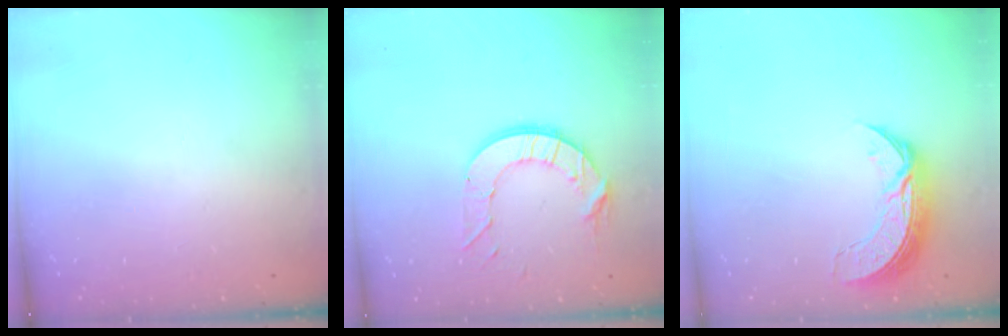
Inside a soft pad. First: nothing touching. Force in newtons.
{"total": 10.4, "press": 10.3, "slide": 0.5}
{"total": 8.6, "press": 8.6, "slide": 0.6}